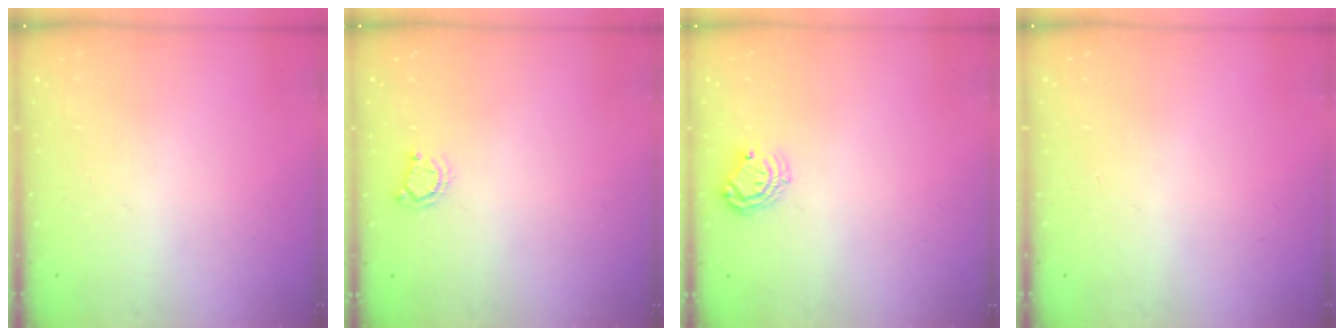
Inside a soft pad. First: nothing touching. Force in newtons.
{"total": 3.8, "press": 3.7, "slide": 0.6}
{"total": 6.6, "press": 6.6, "slide": 0.2}
{"total": 0.0}